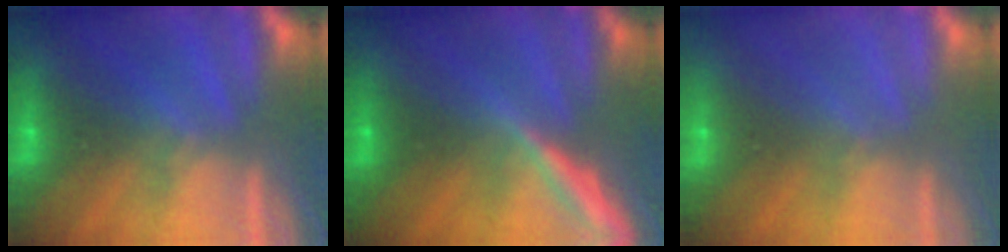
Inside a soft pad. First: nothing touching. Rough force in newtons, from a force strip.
{"total": 3.3}
{"total": 3.3}